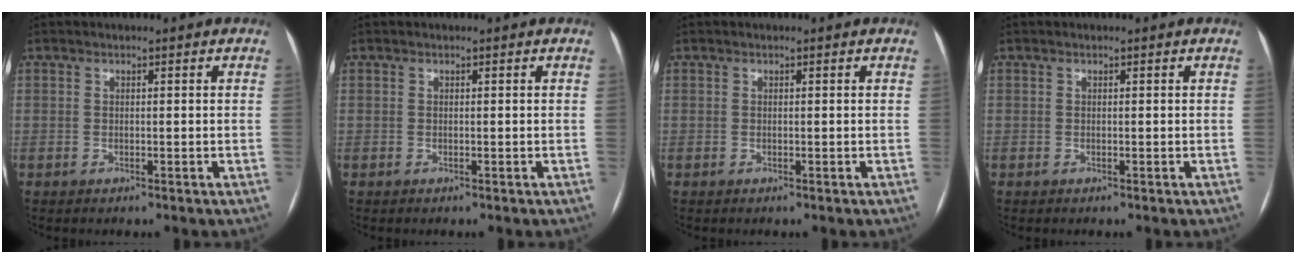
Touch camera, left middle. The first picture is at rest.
{"total": 0.0}
{"total": 0.0}
{"total": 0.0}